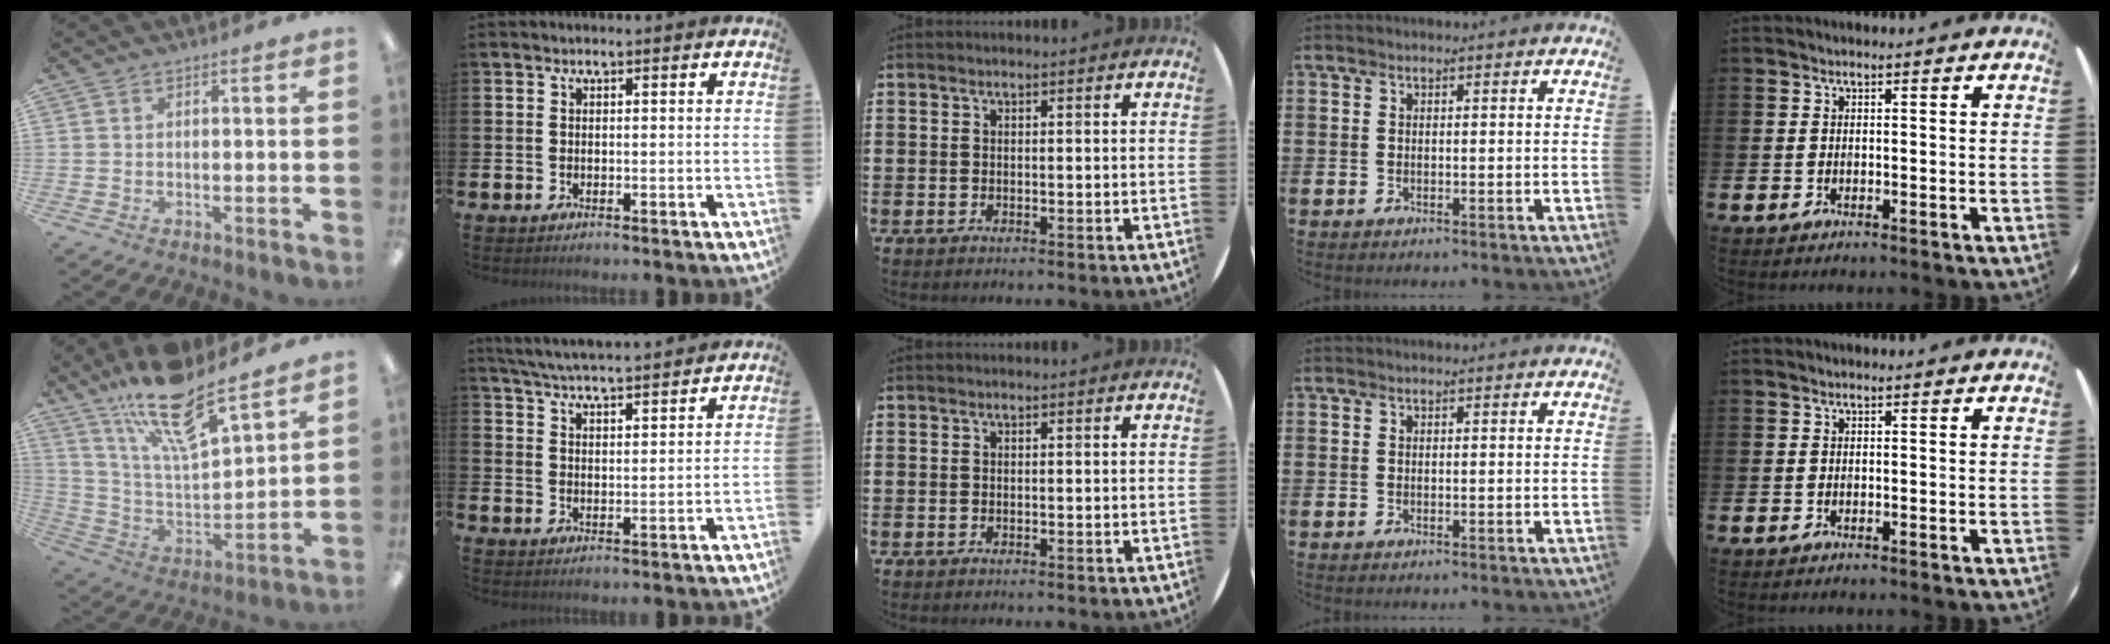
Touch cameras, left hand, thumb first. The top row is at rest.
{"thumb": {"total": 18.0, "force": [13.7, 5.4, 10.4], "torque": [-0.188, -0.083, 0.234]}, "index": {"total": 5.5, "force": [5.4, 0.0, 0.9], "torque": [-0.037, -0.036, 0.095]}}